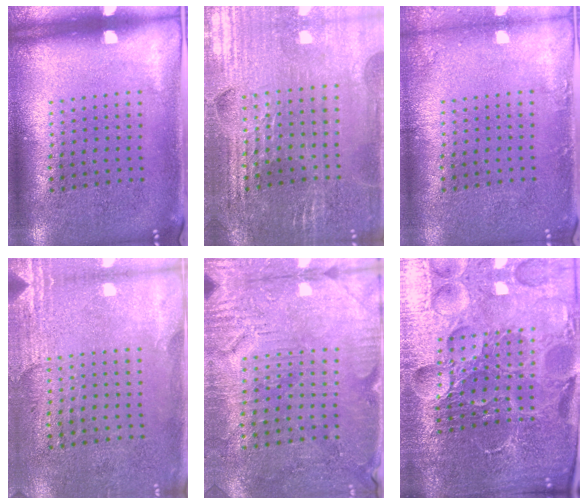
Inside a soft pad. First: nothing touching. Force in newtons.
{"total": 3.0, "press": 3.0, "slide": 0.4}
{"total": 1.0, "press": 1.0, "slide": 0.2}
{"total": 2.8, "press": 2.4, "slide": 1.4}
{"total": 3.0, "press": 2.9, "slide": 0.6}
{"total": 6.7, "press": 5.9, "slide": 3.2}